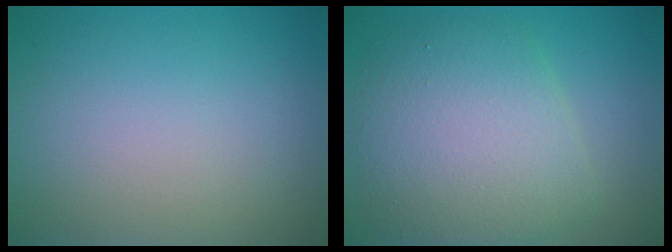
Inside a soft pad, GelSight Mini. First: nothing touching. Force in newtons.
{"total": 7.7, "press": 7.7, "slide": 0.1}